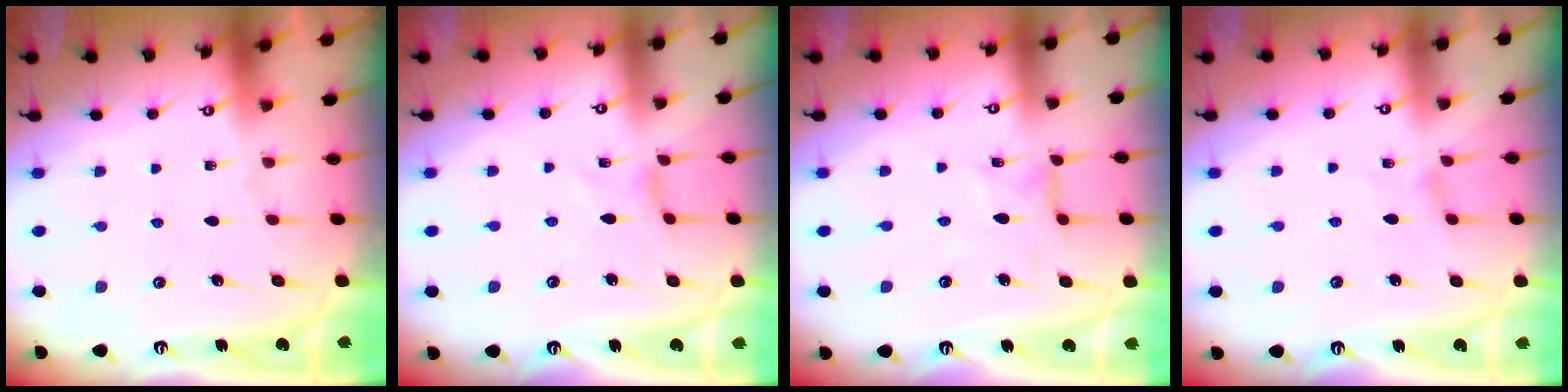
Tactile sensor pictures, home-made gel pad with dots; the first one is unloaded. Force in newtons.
{"total": 0.0}
{"total": 0.0}
{"total": 0.9, "press": 0.8, "slide": 0.4}